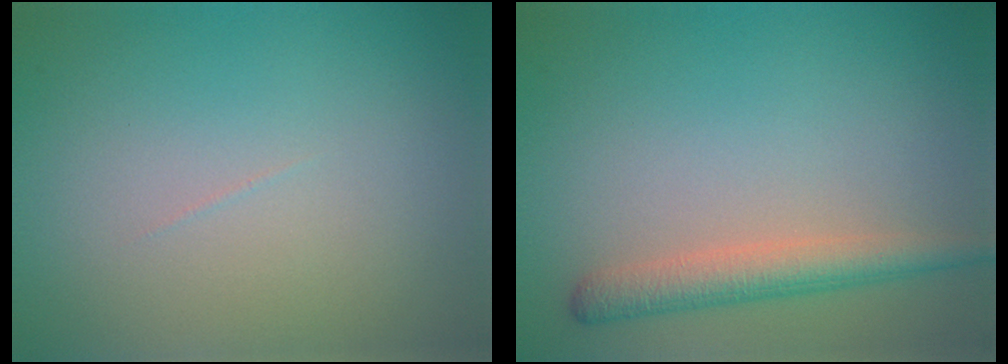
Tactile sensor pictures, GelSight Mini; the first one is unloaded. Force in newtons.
{"total": 3.3, "press": 3.3, "slide": 0.1}